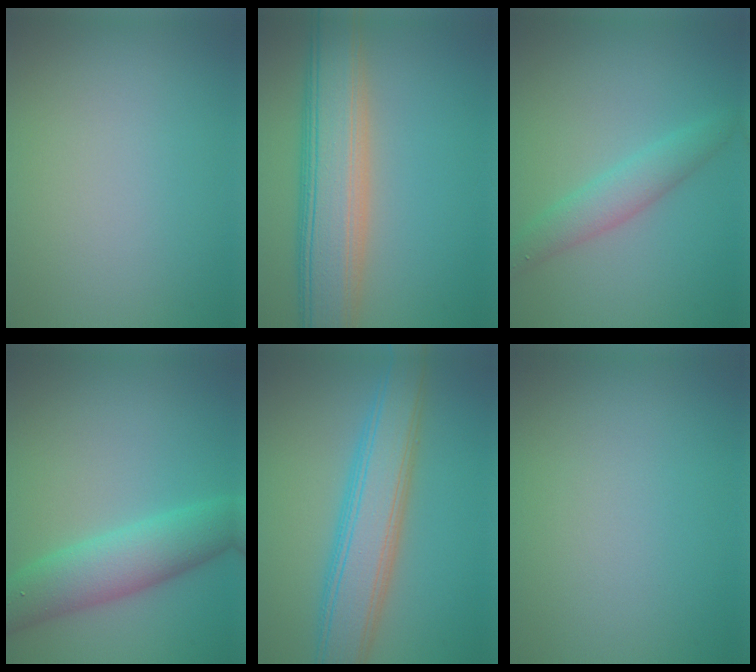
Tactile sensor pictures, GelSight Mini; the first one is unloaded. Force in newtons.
{"total": 8.4, "press": 8.4, "slide": 0.5}
{"total": 2.9, "press": 2.9, "slide": 0.0}
{"total": 5.7, "press": 5.7, "slide": 0.0}
{"total": 6.6, "press": 6.6, "slide": 0.1}
{"total": 0.0}